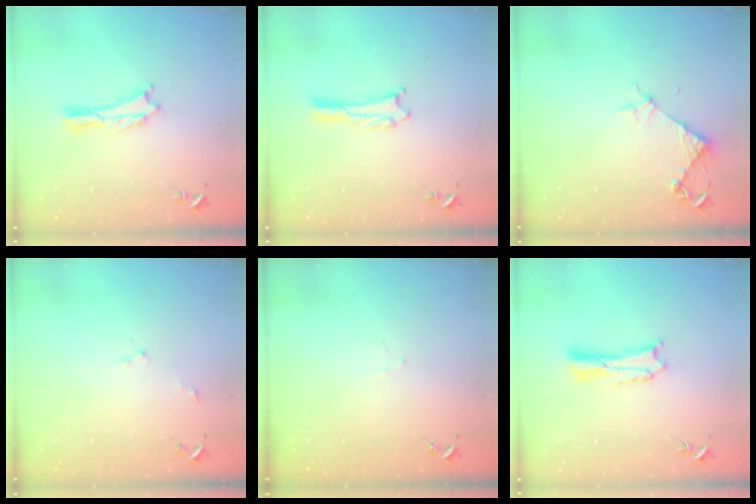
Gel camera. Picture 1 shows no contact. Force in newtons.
{"total": 1.0, "press": 1.0, "slide": 0.1}
{"total": 4.6, "press": 4.6, "slide": 0.3}
{"total": 2.0, "press": 2.0, "slide": 0.1}
{"total": 1.0, "press": 1.0, "slide": 0.1}
{"total": 2.7, "press": 2.7, "slide": 0.3}